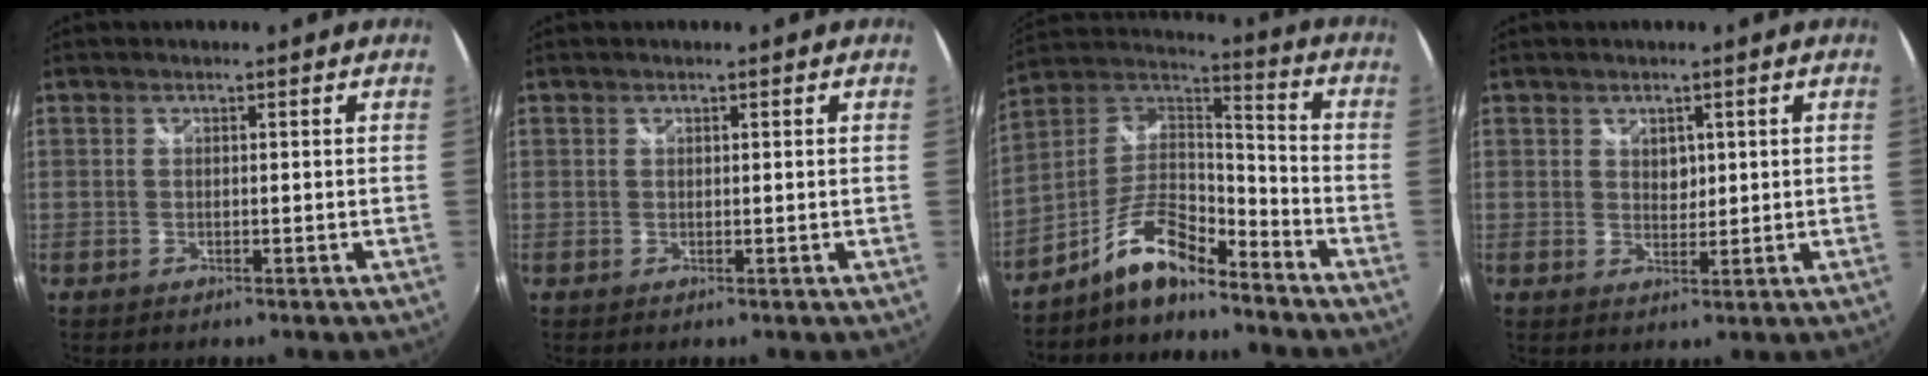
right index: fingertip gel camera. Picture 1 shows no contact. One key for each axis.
{"total": 0.0}
{"total": 11.6, "fx": -8.7, "fy": 3.5, "fz": 6.8, "tx": -0.153, "ty": 0.023, "tz": -0.169}
{"total": 2.7, "fx": 1.0, "fy": 2.0, "fz": 1.4, "tx": -0.016, "ty": 0.001, "tz": 0.018}